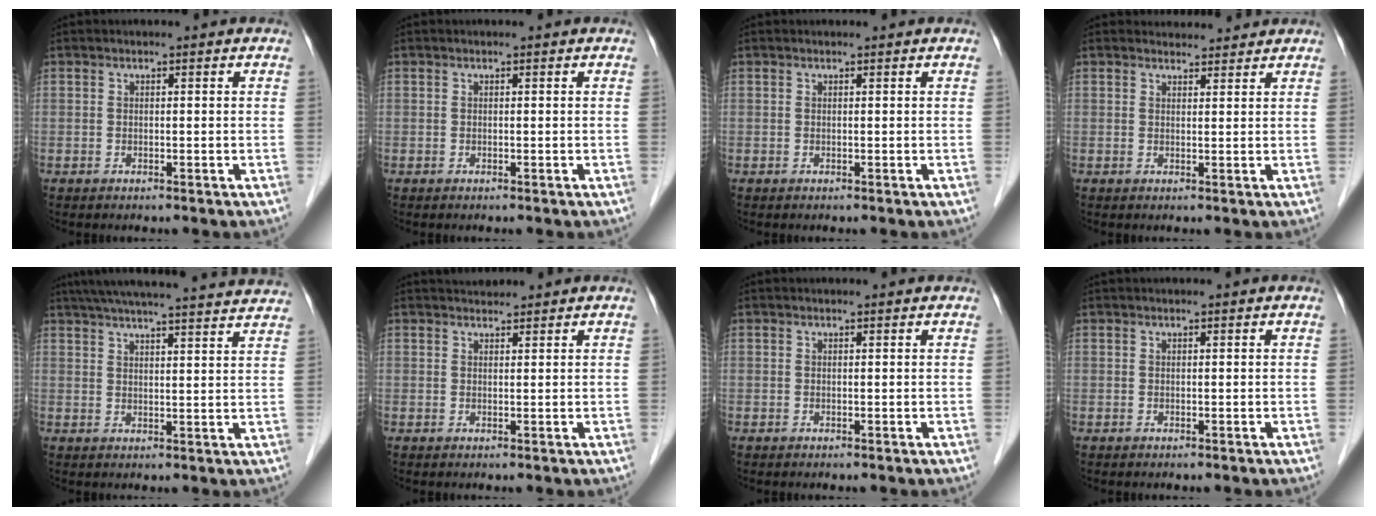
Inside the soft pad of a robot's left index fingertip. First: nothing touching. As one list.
[{"total": 0.0}, {"total": 0.0}, {"total": 3.0, "force": [2.9, 0.8, -0.1], "torque": [-0.006, 0.007, 0.036]}, {"total": 25.1, "force": [23.0, 1.1, 9.8], "torque": [-0.159, 0.007, 0.295]}, {"total": 1.8, "force": [1.8, 0.3, 0.1], "torque": [-0.007, 0.012, 0.032]}, {"total": 1.1, "force": [1.1, 0.1, 0.2], "torque": [-0.008, 0.011, 0.013]}, {"total": 0.0}]